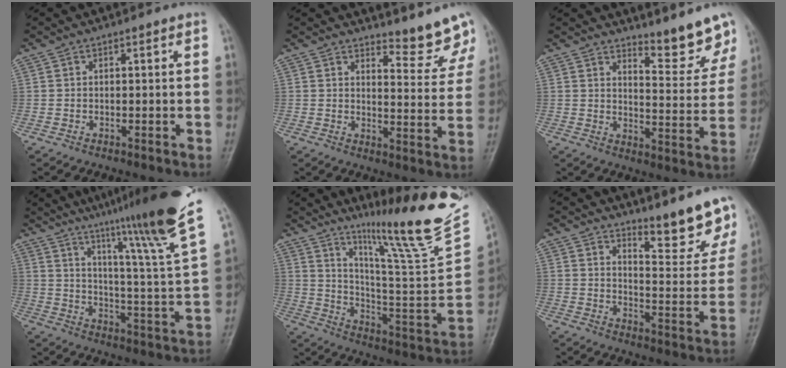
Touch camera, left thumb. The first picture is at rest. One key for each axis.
{"total": 8.2, "fx": 7.9, "fy": 1.7, "fz": 1.8, "tx": 0.003, "ty": -0.077, "tz": 0.094}
{"total": 9.2, "fx": 8.1, "fy": 1.8, "fz": 4.0, "tx": -0.029, "ty": -0.076, "tz": 0.112}
{"total": 23.1, "fx": 16.5, "fy": 0.4, "fz": 16.1, "tx": -0.223, "ty": -0.085, "tz": 0.237}
{"total": 23.6, "fx": 17.5, "fy": 0.9, "fz": 15.9, "tx": -0.221, "ty": -0.117, "tz": 0.279}
{"total": 10.9, "fx": 8.9, "fy": 2.1, "fz": 5.9, "tx": -0.049, "ty": -0.076, "tz": 0.128}